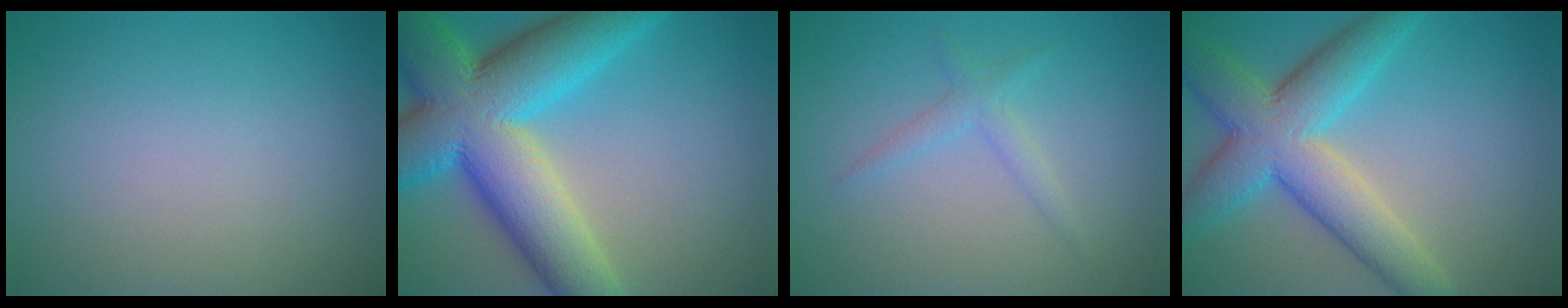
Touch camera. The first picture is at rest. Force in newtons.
{"total": 14.1, "press": 14.1, "slide": 0.4}
{"total": 1.6, "press": 1.6, "slide": 0.1}
{"total": 8.4, "press": 8.4, "slide": 0.4}